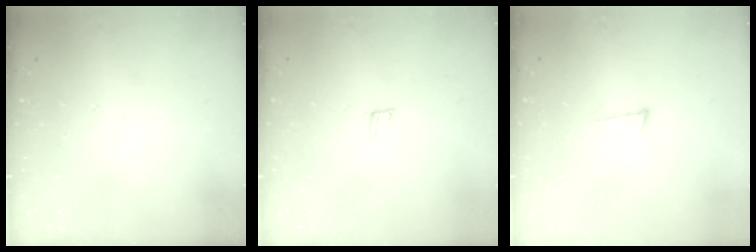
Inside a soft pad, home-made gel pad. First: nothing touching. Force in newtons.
{"total": 4.2, "press": 4.2, "slide": 0.4}
{"total": 6.1, "press": 6.1, "slide": 0.6}